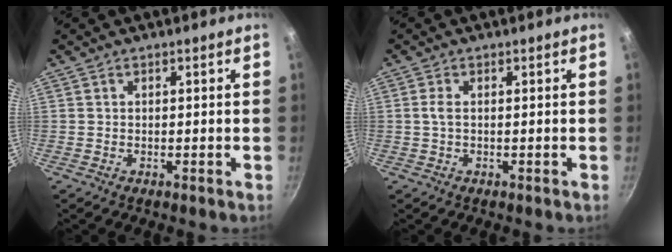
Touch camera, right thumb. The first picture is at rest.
{"total": 1.5, "force": [0.0, 0.6, 1.4], "torque": [-0.035, 0.004, -0.002]}